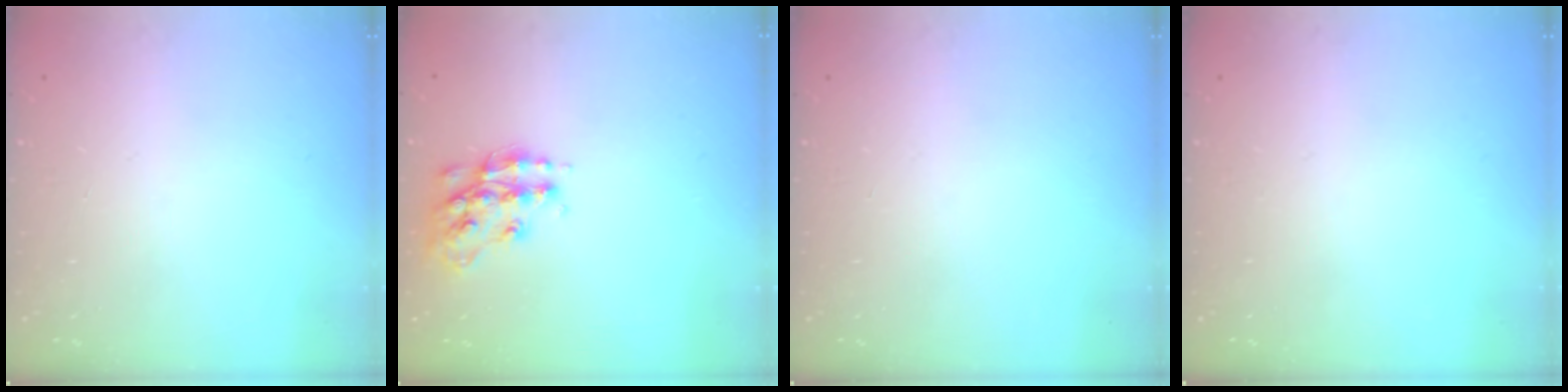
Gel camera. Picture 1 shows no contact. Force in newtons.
{"total": 14.2, "press": 14.2, "slide": 0.9}
{"total": 0.0}
{"total": 0.0}